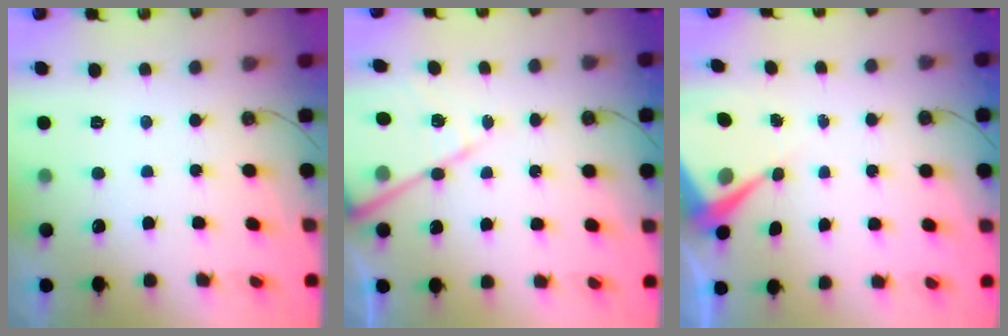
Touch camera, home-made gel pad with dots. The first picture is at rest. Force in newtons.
{"total": 13.1, "press": 13.0, "slide": 1.2}
{"total": 6.5, "press": 6.5, "slide": 0.5}